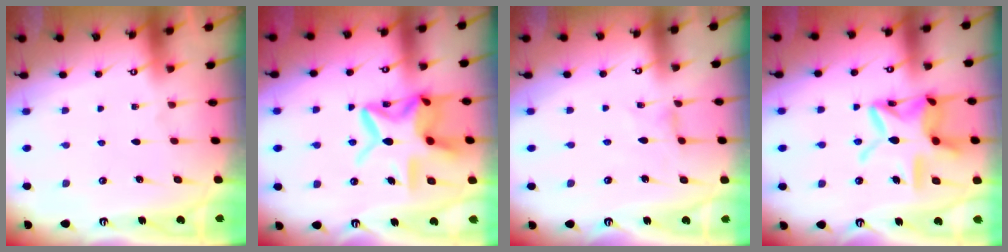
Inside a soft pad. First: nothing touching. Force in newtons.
{"total": 14.8, "press": 14.8, "slide": 1.2}
{"total": 0.0}
{"total": 18.2, "press": 18.2, "slide": 1.6}